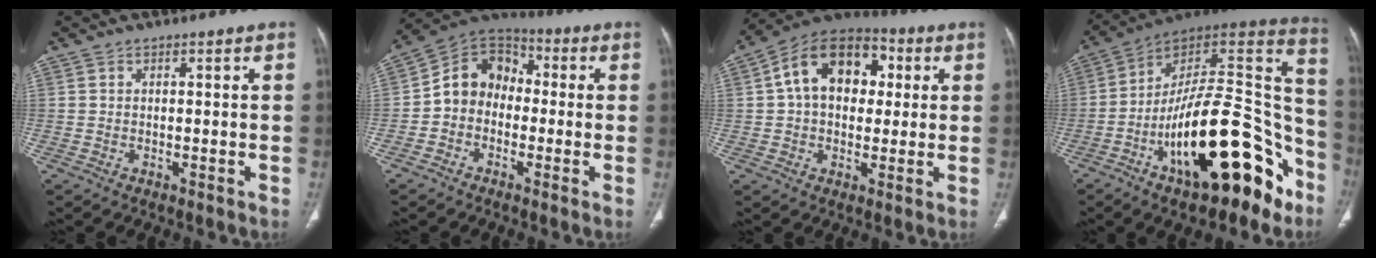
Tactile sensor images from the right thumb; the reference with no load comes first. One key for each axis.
{"total": 10.2, "fx": -1.3, "fy": 8.5, "fz": 5.6, "tx": -0.071, "ty": 0.043, "tz": -0.042}
{"total": 15.9, "fx": 3.1, "fy": 11.0, "fz": 11.1, "tx": -0.144, "ty": 0.024, "tz": 0.043}
{"total": 28.8, "fx": -13.9, "fy": 11.8, "fz": 22.3, "tx": -0.277, "ty": 0.101, "tz": -0.219}